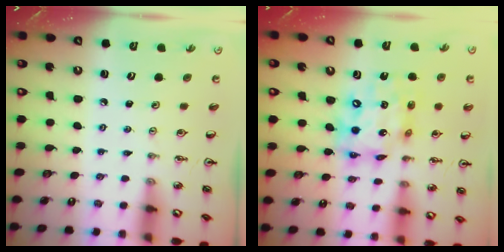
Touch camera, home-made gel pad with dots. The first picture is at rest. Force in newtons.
{"total": 15.6, "press": 15.5, "slide": 1.5}